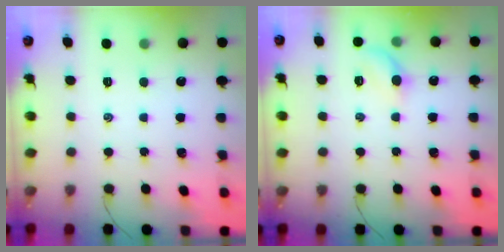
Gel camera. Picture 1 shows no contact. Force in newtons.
{"total": 6.2, "press": 6.1, "slide": 0.9}